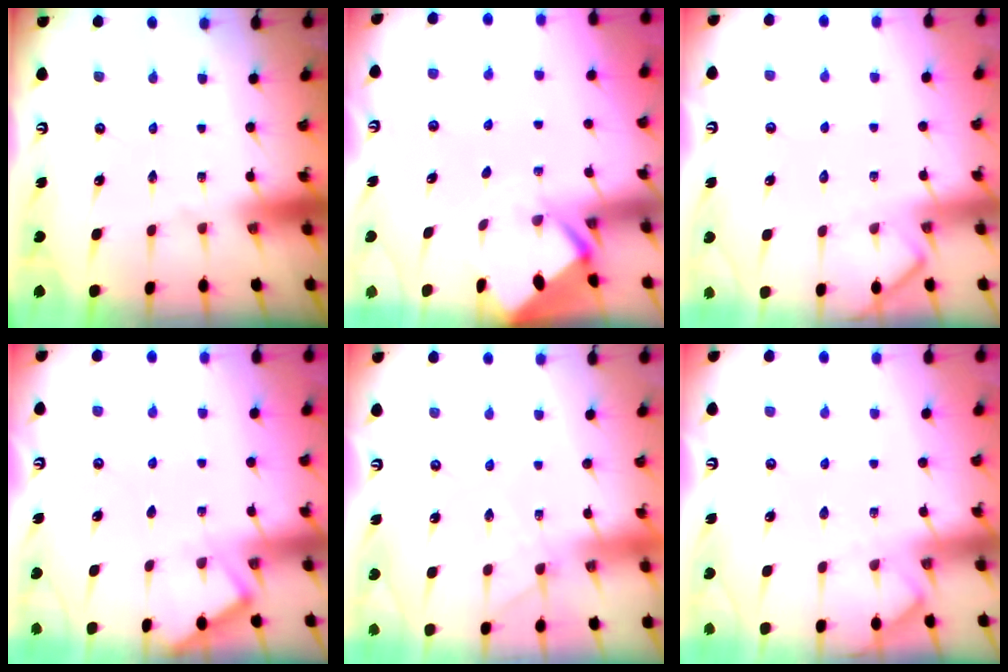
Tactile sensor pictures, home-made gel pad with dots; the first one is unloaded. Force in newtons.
{"total": 2.9, "press": 2.9, "slide": 0.4}
{"total": 3.5, "press": 3.5, "slide": 0.4}
{"total": 3.1, "press": 3.1, "slide": 0.5}
{"total": 3.6, "press": 3.6, "slide": 0.4}
{"total": 3.2, "press": 3.2, "slide": 0.6}